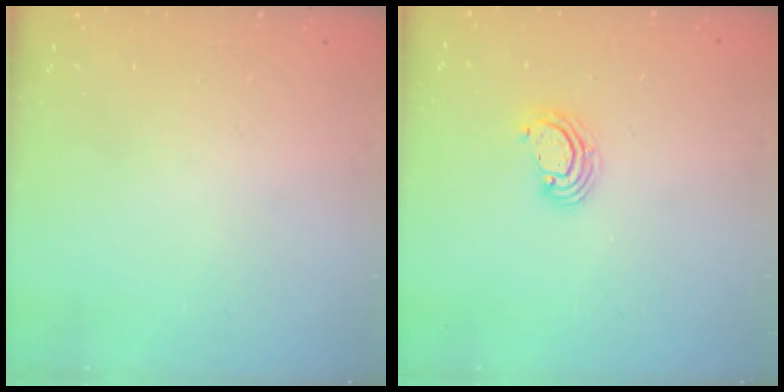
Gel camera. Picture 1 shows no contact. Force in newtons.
{"total": 3.6, "press": 3.6, "slide": 0.3}